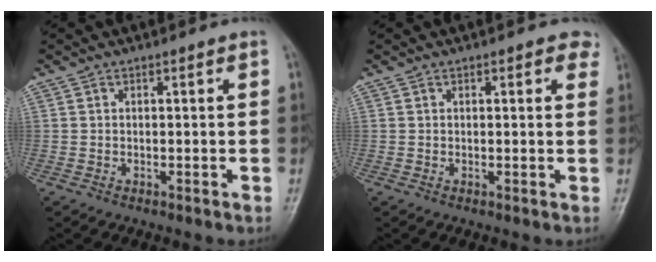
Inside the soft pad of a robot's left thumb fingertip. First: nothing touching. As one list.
[{"total": 2.8, "force": [1.5, 1.3, 1.9], "torque": [-0.004, -0.001, 0.011]}]